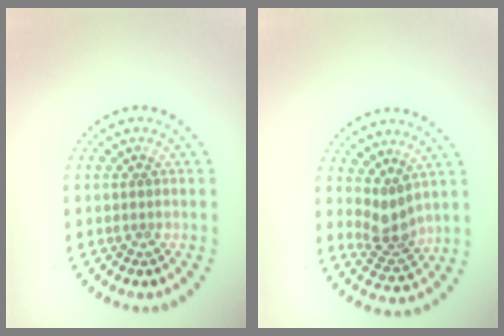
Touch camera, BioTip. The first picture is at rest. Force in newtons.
{"total": 2.8, "press": 2.1, "slide": 1.8}